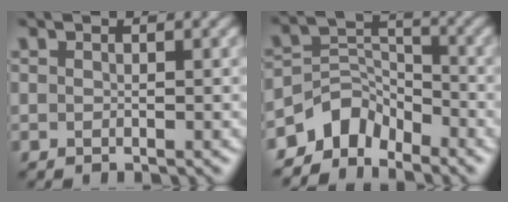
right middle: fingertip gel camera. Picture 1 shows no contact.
{"total": 4.4, "force": [-3.5, 2.5, 1.0], "torque": [-0.010, 0.004, -0.073]}